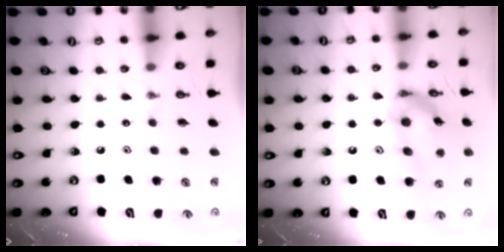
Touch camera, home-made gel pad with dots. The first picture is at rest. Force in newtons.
{"total": 14.3, "press": 14.3, "slide": 1.0}